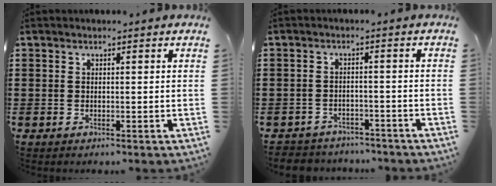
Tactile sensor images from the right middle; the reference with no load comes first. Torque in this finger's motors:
{"motor_torque": [-0.31, 0.01, 0.10, 0.02]}